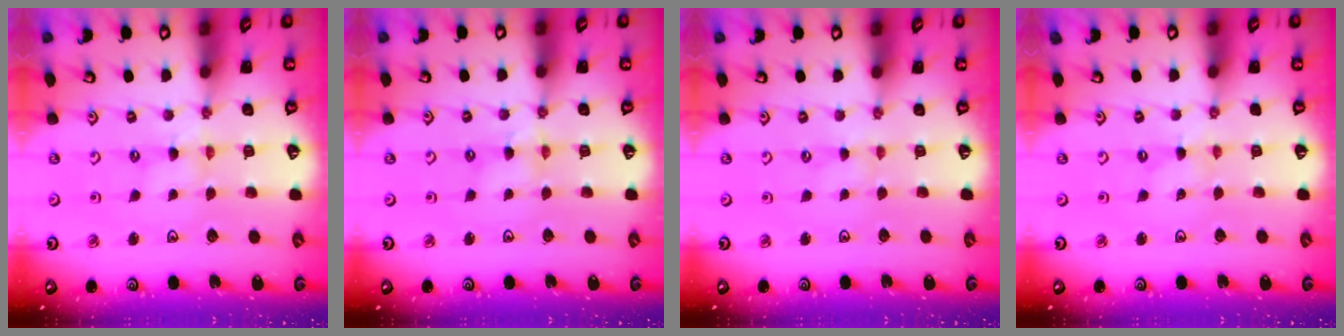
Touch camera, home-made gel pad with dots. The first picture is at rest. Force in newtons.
{"total": 2.5, "press": 2.5, "slide": 0.2}
{"total": 0.0}
{"total": 0.0}